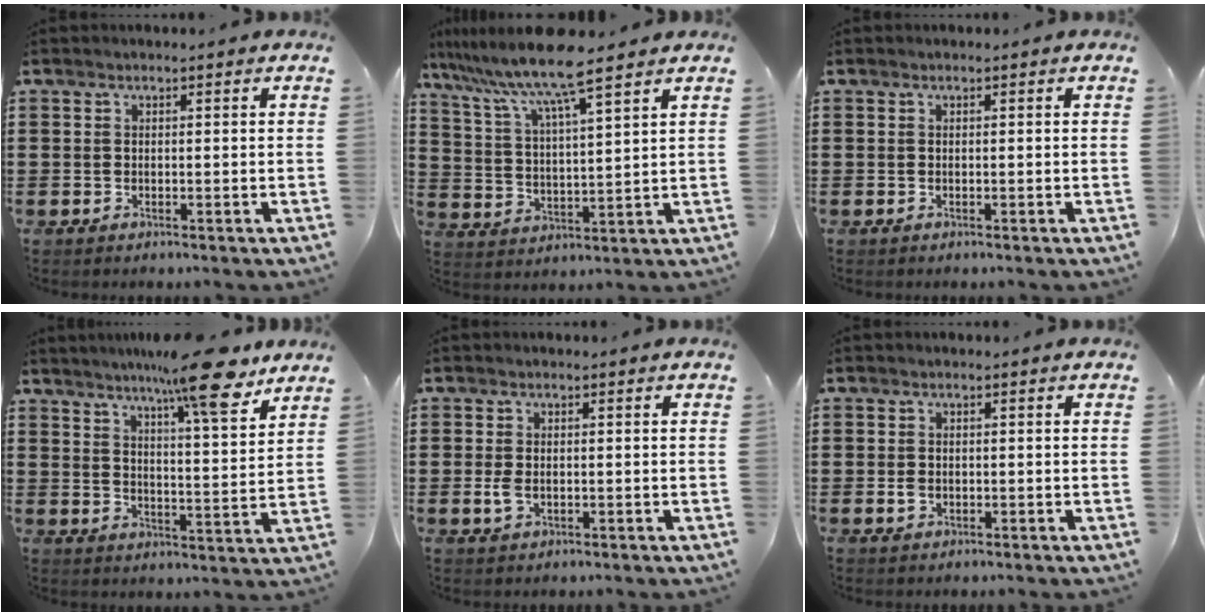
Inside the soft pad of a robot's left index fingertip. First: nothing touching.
{"total": 9.1, "force": [7.6, -0.8, 4.9], "torque": [-0.124, -0.042, 0.124]}
{"total": 0.0}
{"total": 11.9, "force": [9.2, 1.0, 7.5], "torque": [-0.130, -0.042, 0.151]}
{"total": 2.1, "force": [-0.3, 1.2, 1.6], "torque": [-0.049, -0.004, -0.011]}
{"total": 1.2, "force": [-0.2, 0.9, 0.7], "torque": [-0.017, 0.004, -0.005]}